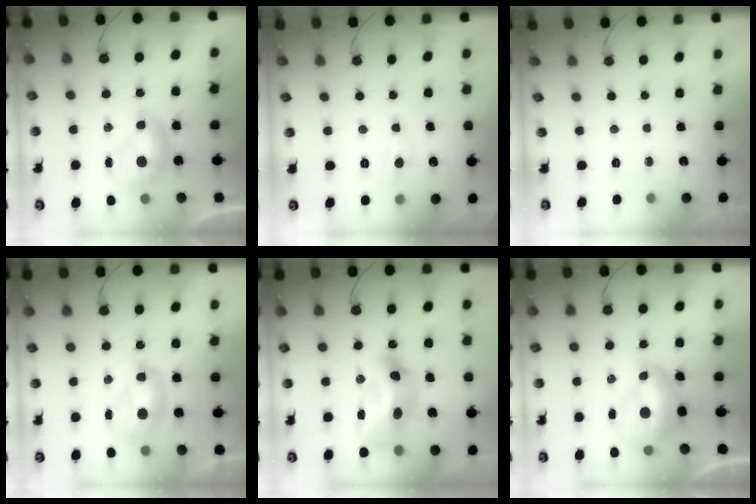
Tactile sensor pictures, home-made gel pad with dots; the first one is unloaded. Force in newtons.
{"total": 1.0, "press": 0.8, "slide": 0.6}
{"total": 0.0}
{"total": 2.7, "press": 2.6, "slide": 0.6}
{"total": 11.9, "press": 11.8, "slide": 1.4}
{"total": 2.7, "press": 2.7, "slide": 0.7}